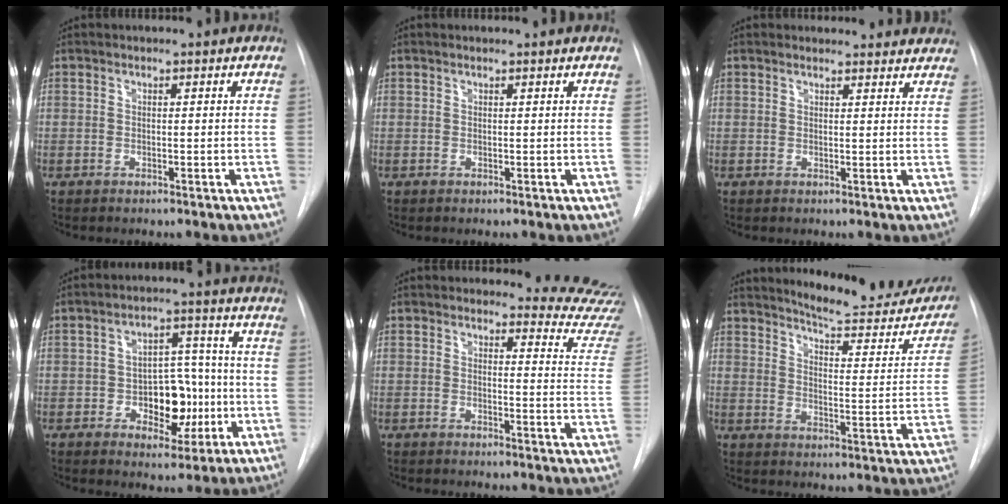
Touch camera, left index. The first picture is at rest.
{"total": 0.0}
{"total": 9.8, "force": [9.3, 2.7, 1.4], "torque": [0.014, 0.001, 0.083]}
{"total": 9.6, "force": [-3.1, 5.4, 7.3], "torque": [-0.098, 0.018, -0.035]}
{"total": 9.5, "force": [9.5, 0.6, -0.7], "torque": [0.040, -0.115, 0.067]}
{"total": 17.7, "force": [16.4, 3.1, 5.8], "torque": [-0.063, -0.070, 0.199]}